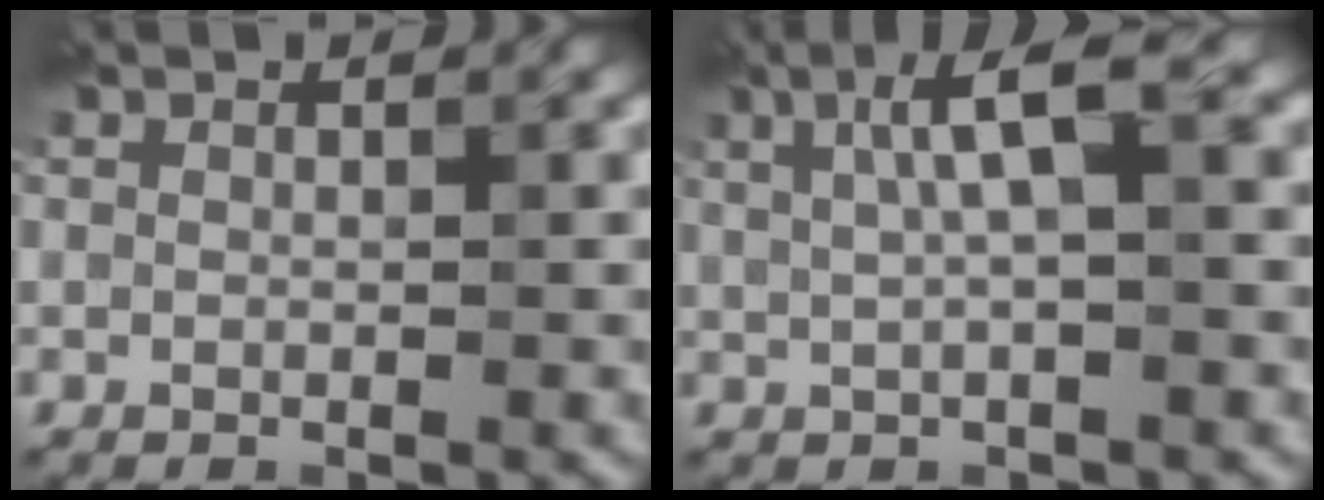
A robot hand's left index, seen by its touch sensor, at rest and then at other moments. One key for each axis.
{"total": 4.9, "fx": 1.3, "fy": 1.0, "fz": 4.6, "tx": -0.080, "ty": 0.014, "tz": 0.020}